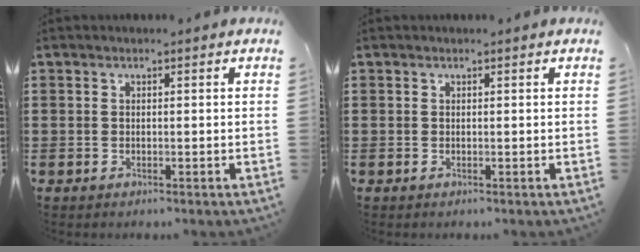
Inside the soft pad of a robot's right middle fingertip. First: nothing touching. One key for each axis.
{"total": 0.0}